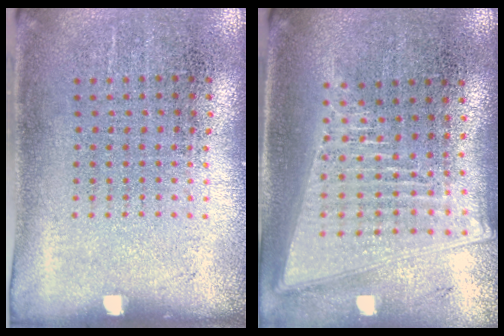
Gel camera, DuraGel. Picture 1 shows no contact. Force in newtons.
{"total": 2.1, "press": 1.8, "slide": 1.1}